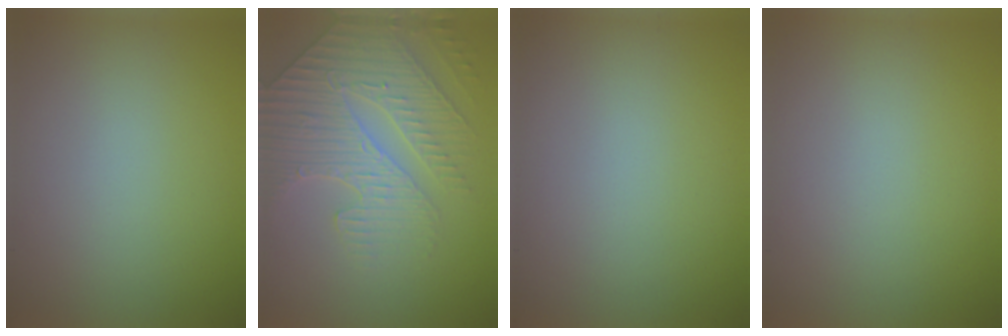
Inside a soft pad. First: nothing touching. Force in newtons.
{"total": 4.2, "press": 4.1, "slide": 0.6}
{"total": 0.0}
{"total": 0.0}